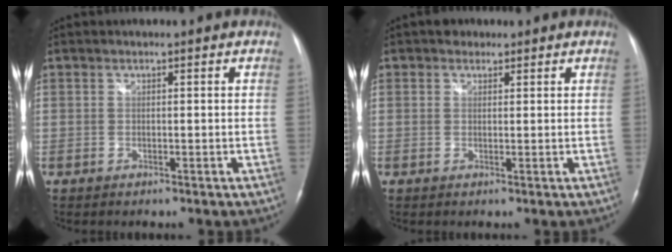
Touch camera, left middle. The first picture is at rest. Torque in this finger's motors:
{"motor_torque": [0.26, -0.21, -0.01, 0.02]}